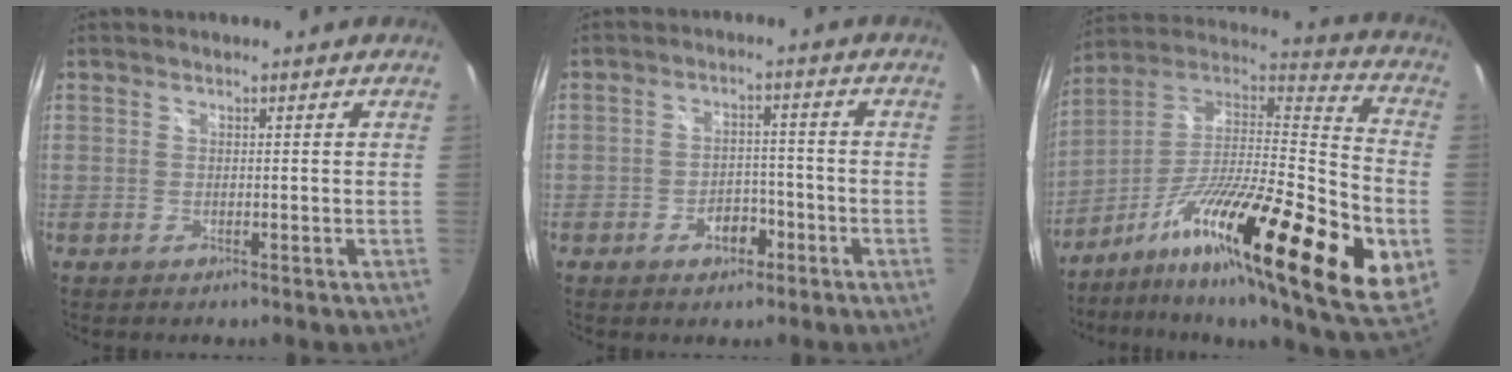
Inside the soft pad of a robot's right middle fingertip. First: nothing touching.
{"total": 4.3, "force": [-2.3, 2.8, 2.2], "torque": [-0.044, 0.008, -0.027]}
{"total": 32.2, "force": [-10.5, 7.4, 29.5], "torque": [-0.454, -0.022, -0.183]}